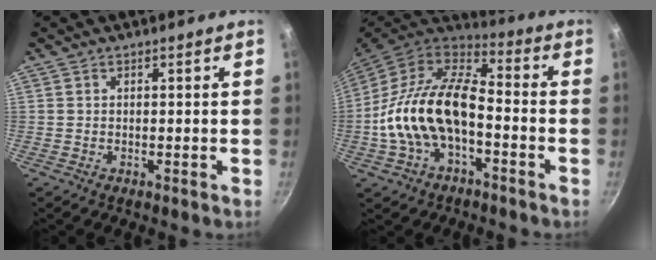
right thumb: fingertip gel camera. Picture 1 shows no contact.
{"total": 19.3, "force": [-4.0, 10.7, 15.5], "torque": [-0.273, 0.043, -0.084]}